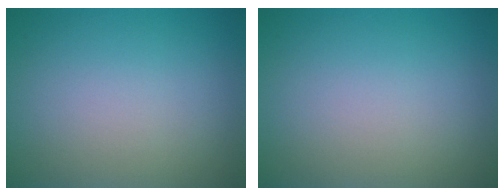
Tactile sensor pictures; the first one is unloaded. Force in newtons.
{"total": 0.0}